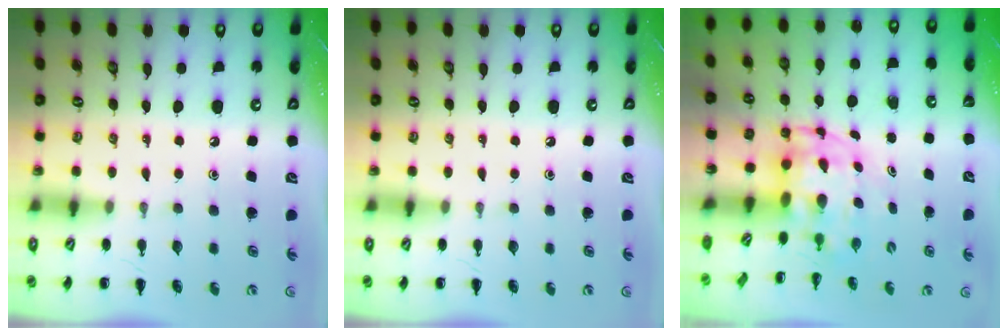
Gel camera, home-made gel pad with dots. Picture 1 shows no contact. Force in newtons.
{"total": 0.0}
{"total": 3.8, "press": 3.7, "slide": 0.9}